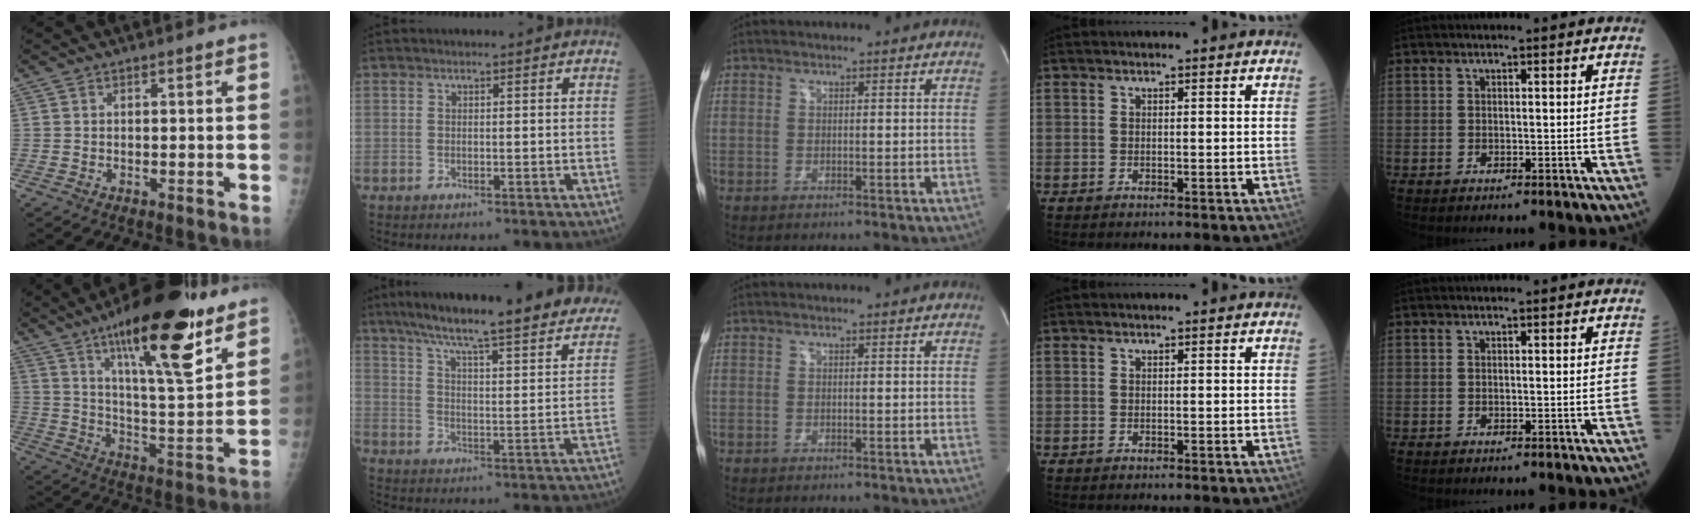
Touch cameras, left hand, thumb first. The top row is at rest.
{"thumb": {"total": 22.1, "force": [13.5, 5.6, 16.6], "torque": [-0.230, -0.068, 0.215]}, "index": {"total": 32.1, "force": [27.8, 3.3, 15.7], "torque": [-0.233, -0.056, 0.349]}}